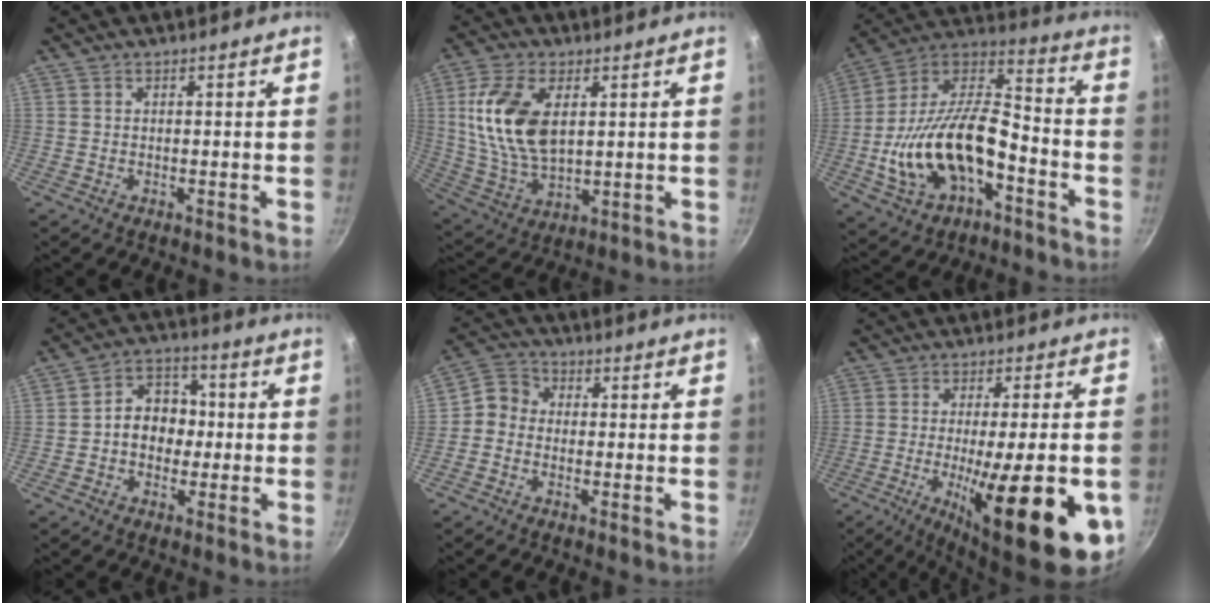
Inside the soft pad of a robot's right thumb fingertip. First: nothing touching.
{"total": 15.0, "force": [3.4, 8.5, 12.0], "torque": [-0.223, -0.013, 0.074]}
{"total": 22.5, "force": [-6.7, 12.2, 17.7], "torque": [-0.320, 0.058, -0.127]}
{"total": 8.8, "force": [-0.6, 7.1, 5.2], "torque": [-0.033, 0.026, -0.022]}
{"total": 4.8, "force": [-0.9, 4.2, 2.1], "torque": [-0.021, 0.019, -0.040]}
{"total": 22.6, "force": [-7.0, 5.7, 20.8], "torque": [-0.284, -0.010, -0.095]}